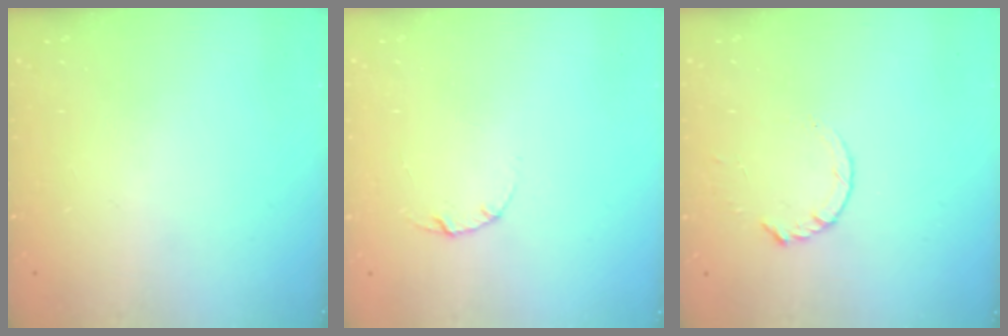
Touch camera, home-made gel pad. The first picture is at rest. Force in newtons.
{"total": 3.0, "press": 3.0, "slide": 0.4}
{"total": 4.2, "press": 4.2, "slide": 0.5}